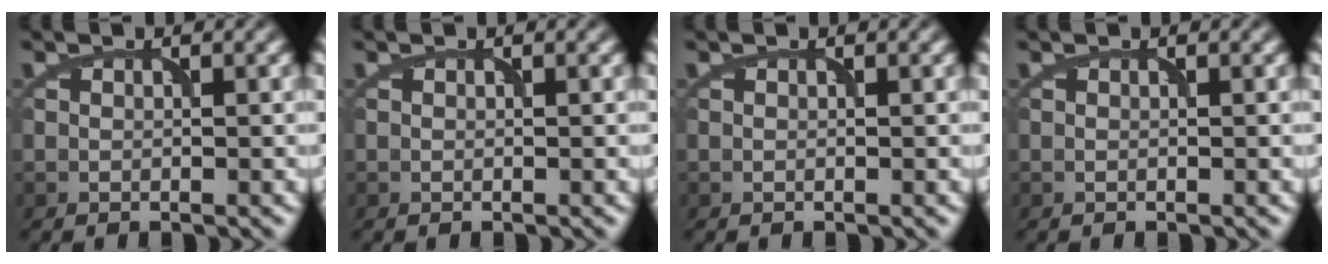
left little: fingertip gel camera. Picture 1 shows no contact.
{"total": 0.0}
{"total": 0.0}
{"total": 0.0}